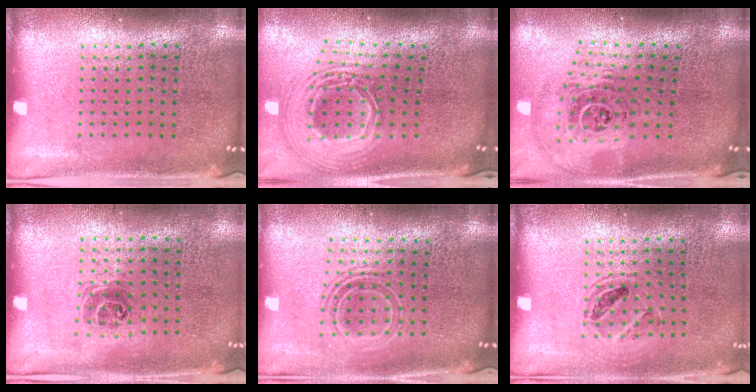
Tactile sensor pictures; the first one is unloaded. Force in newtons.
{"total": 2.8, "press": 1.9, "slide": 2.1}
{"total": 1.9, "press": 1.5, "slide": 1.2}
{"total": 1.0, "press": 0.8, "slide": 0.5}
{"total": 1.8, "press": 1.3, "slide": 1.1}
{"total": 1.0, "press": 1.0, "slide": 0.2}